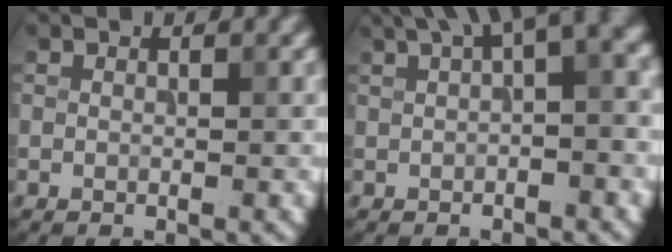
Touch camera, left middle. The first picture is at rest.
{"total": 6.7, "force": [2.9, 2.1, 5.6], "torque": [-0.071, 0.022, 0.043]}